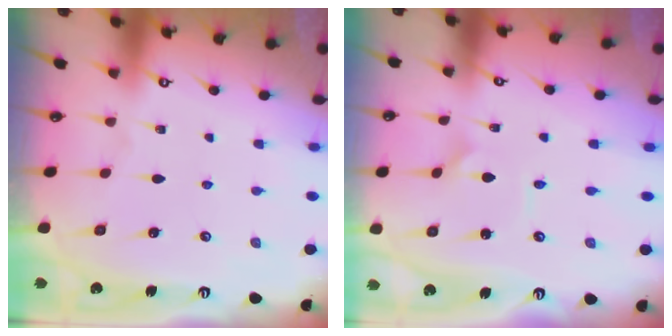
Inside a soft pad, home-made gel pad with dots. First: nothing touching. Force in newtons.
{"total": 0.7, "press": 0.7, "slide": 0.0}